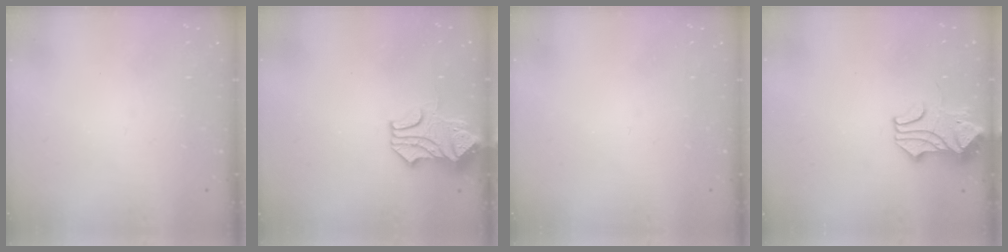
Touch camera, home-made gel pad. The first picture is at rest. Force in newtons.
{"total": 1.6, "press": 0.9, "slide": 1.3}
{"total": 0.0}
{"total": 2.8, "press": 2.7, "slide": 0.6}